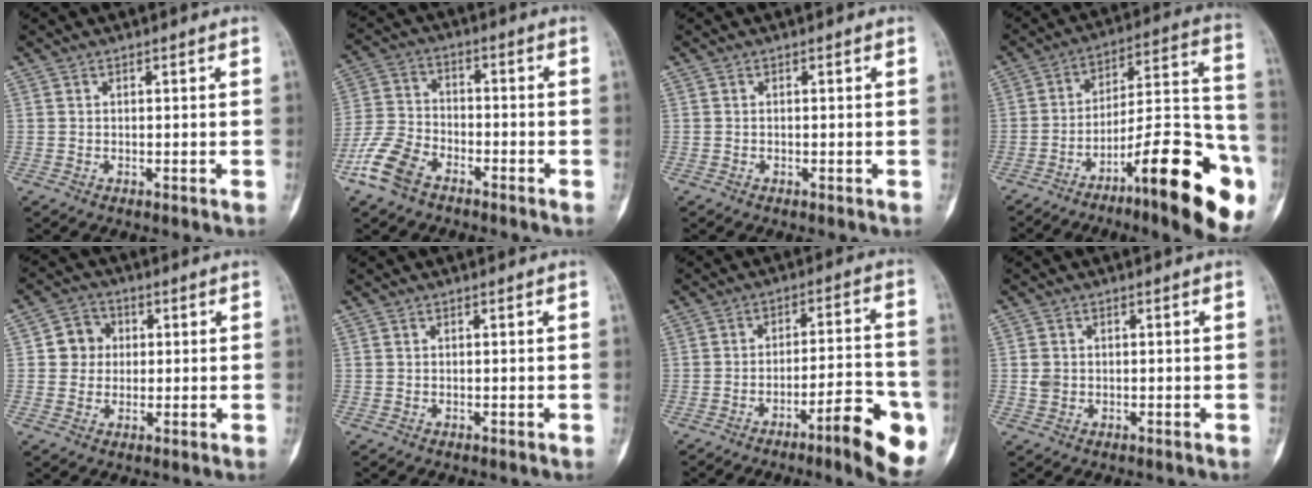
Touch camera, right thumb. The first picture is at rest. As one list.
[{"total": 9.7, "force": [-6.1, 5.3, 5.4], "torque": [-0.121, 0.020, -0.129]}, {"total": 0.0}, {"total": 24.4, "force": [-11.6, 5.8, 20.6], "torque": [-0.251, 0.080, -0.174]}, {"total": 5.8, "force": [0.7, 5.4, 2.0], "torque": [0.001, 0.007, 0.005]}, {"total": 0.0}, {"total": 13.3, "force": [-6.4, 2.8, 11.4], "torque": [-0.142, 0.031, -0.089]}, {"total": 2.1, "force": [0.0, 1.8, 1.0], "torque": [-0.007, 0.006, 0.001]}]